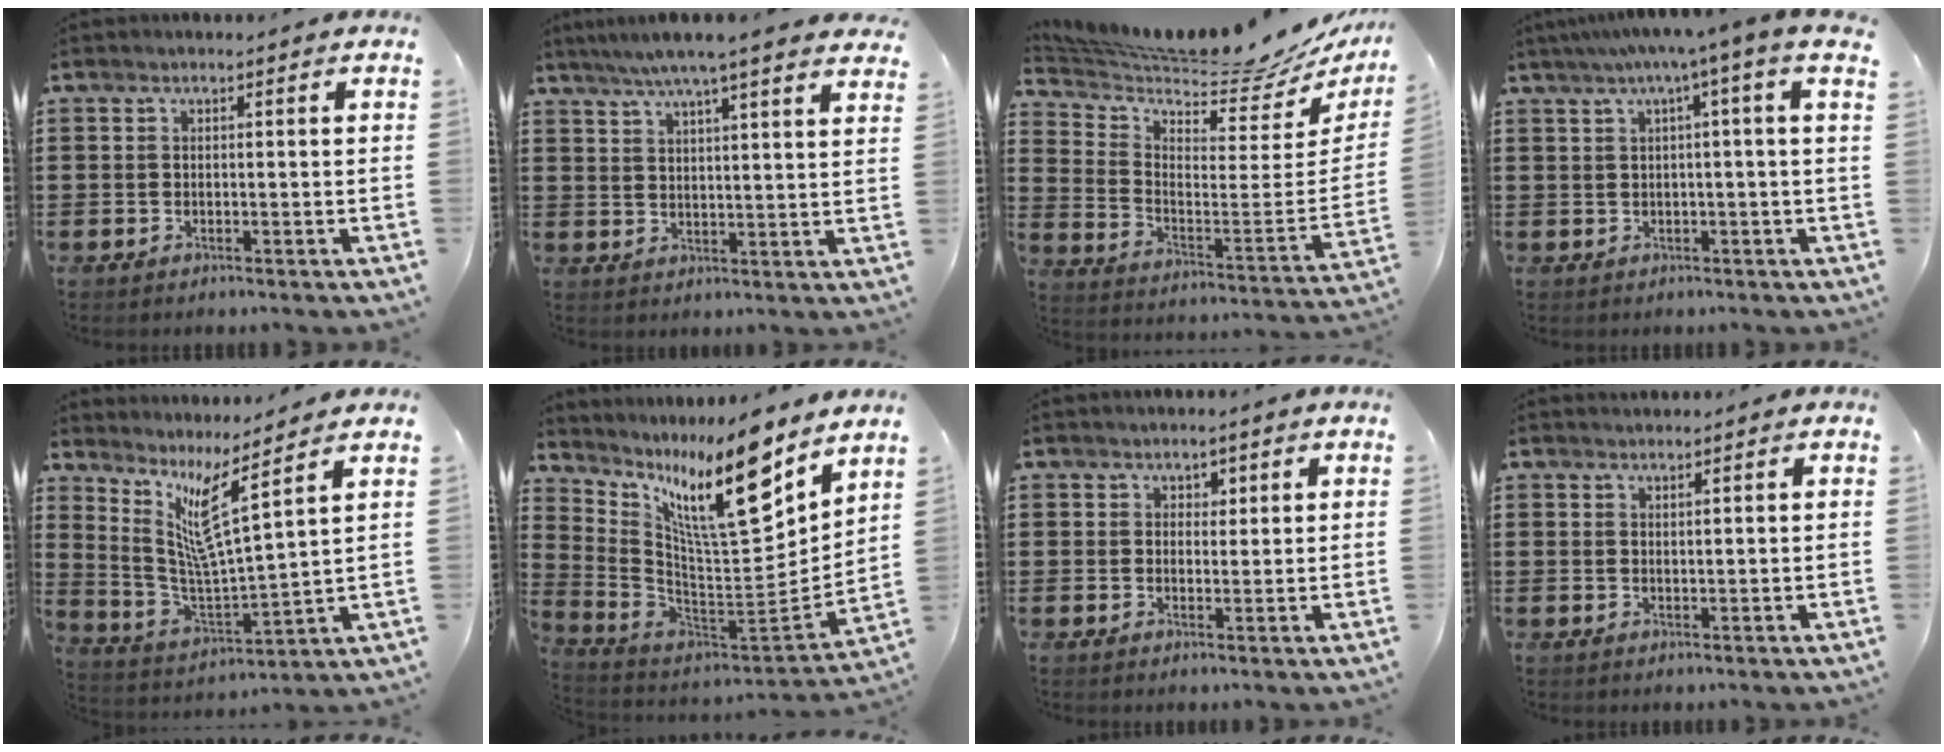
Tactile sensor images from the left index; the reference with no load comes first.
{"total": 5.8, "force": [4.9, -0.3, 3.1], "torque": [-0.073, -0.015, 0.085]}
{"total": 7.4, "force": [7.1, -0.4, 2.0], "torque": [-0.061, -0.075, 0.112]}
{"total": 3.2, "force": [0.3, -0.5, 3.1], "torque": [-0.060, -0.006, 0.000]}
{"total": 8.9, "force": [6.0, 0.2, 6.6], "torque": [-0.140, -0.044, 0.099]}
{"total": 15.6, "force": [9.2, 3.5, 12.1], "torque": [-0.230, -0.055, 0.150]}
{"total": 1.5, "force": [1.0, 1.1, 0.3], "torque": [-0.002, 0.002, 0.017]}
{"total": 1.0, "force": [0.9, -0.1, 0.4], "torque": [-0.008, -0.001, 0.017]}